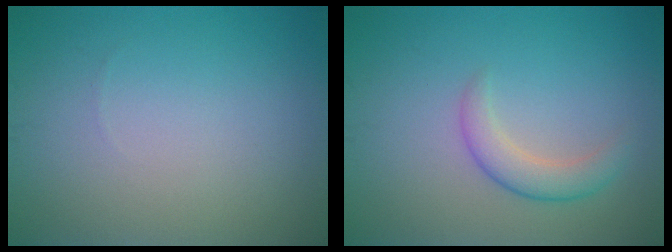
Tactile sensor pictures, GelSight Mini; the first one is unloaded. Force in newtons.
{"total": 2.6, "press": 2.6, "slide": 0.1}